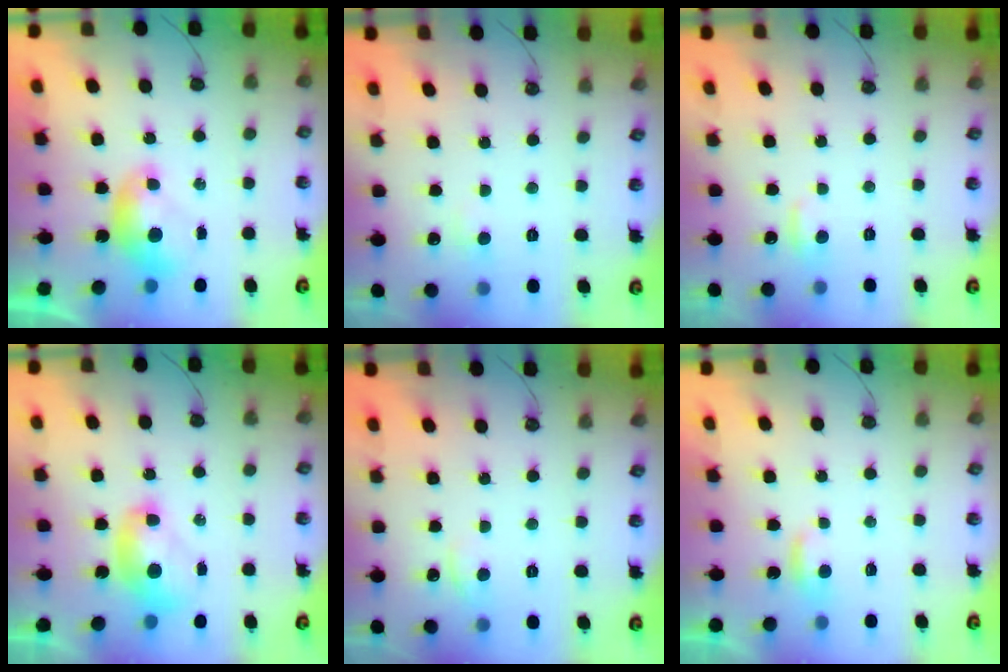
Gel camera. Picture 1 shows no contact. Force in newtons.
{"total": 1.5, "press": 1.4, "slide": 0.6}
{"total": 1.0, "press": 0.7, "slide": 0.7}
{"total": 2.3, "press": 2.3, "slide": 0.2}
{"total": 1.7, "press": 1.7, "slide": 0.3}
{"total": 2.3, "press": 2.3, "slide": 0.4}